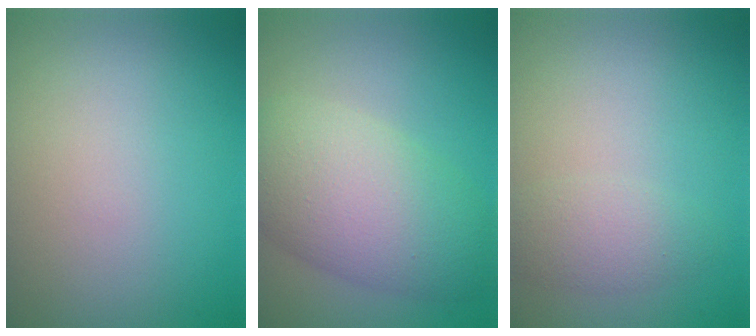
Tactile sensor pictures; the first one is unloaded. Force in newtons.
{"total": 7.9, "press": 7.9, "slide": 0.4}
{"total": 2.2, "press": 2.2, "slide": 0.1}